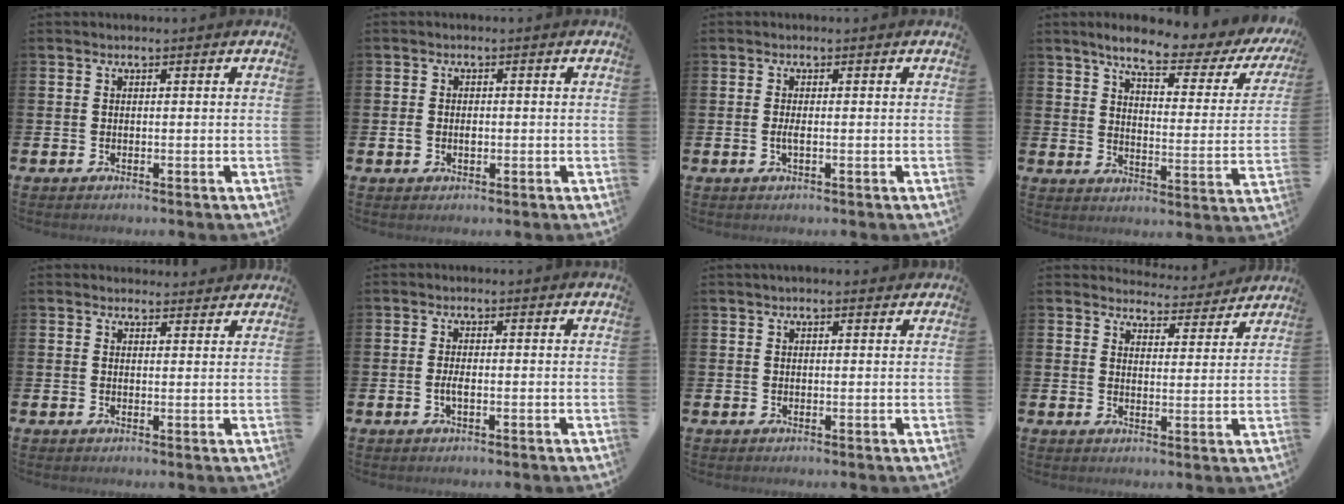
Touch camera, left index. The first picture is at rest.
{"total": 1.7, "force": [-0.2, 1.3, 1.2], "torque": [-0.012, 0.003, -0.008]}
{"total": 1.3, "force": [-0.2, 0.3, 1.2], "torque": [-0.028, 0.001, -0.003]}
{"total": 6.9, "force": [5.7, 1.2, 3.7], "torque": [-0.084, -0.040, 0.086]}
{"total": 2.0, "force": [1.9, 0.6, -0.2], "torque": [0.011, -0.009, 0.033]}
{"total": 1.5, "force": [-0.4, 0.5, 1.4], "torque": [-0.030, 0.003, -0.006]}
{"total": 1.0, "force": [0.8, 0.4, 0.5], "torque": [-0.007, 0.005, 0.013]}
{"total": 4.1, "force": [4.0, 0.9, -0.1], "torque": [-0.001, -0.039, 0.068]}